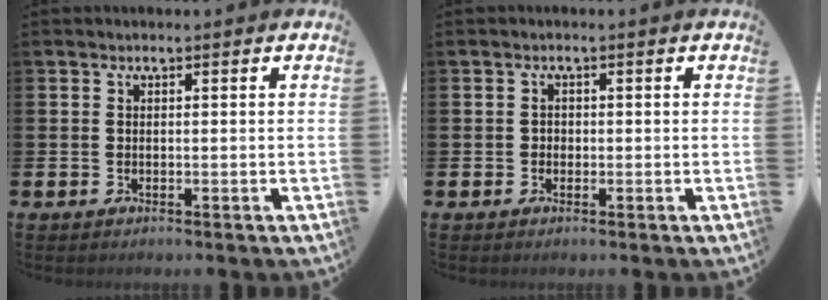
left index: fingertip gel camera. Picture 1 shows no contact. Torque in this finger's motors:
{"motor_torque": [0.03, 0.03, 0.00, -0.01]}